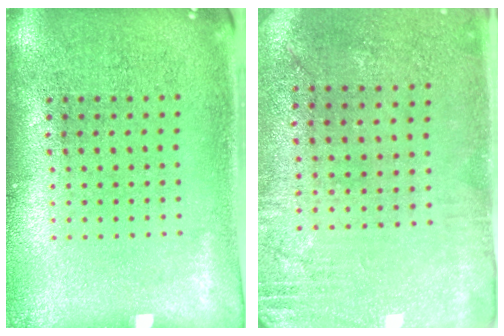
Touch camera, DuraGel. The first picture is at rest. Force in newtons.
{"total": 2.7, "press": 2.3, "slide": 1.4}